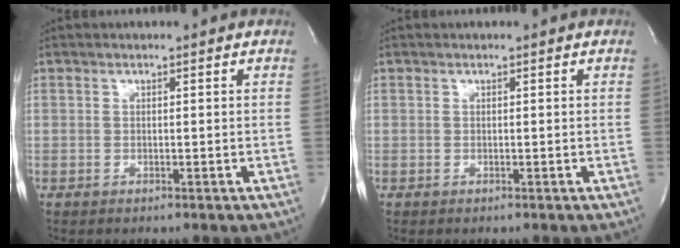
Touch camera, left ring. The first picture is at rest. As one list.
[{"total": 0.0}]